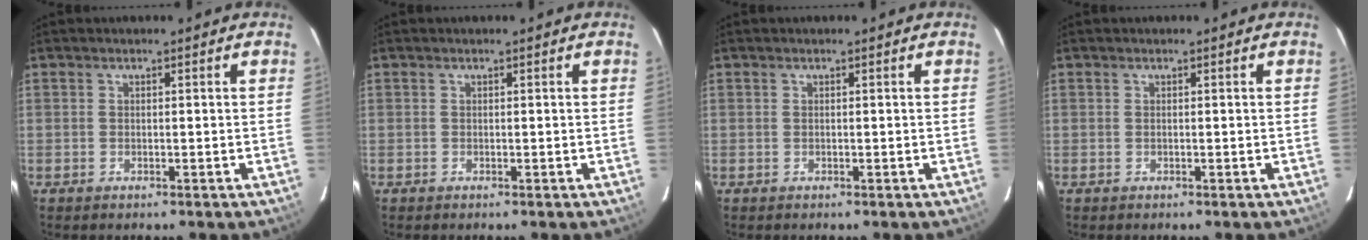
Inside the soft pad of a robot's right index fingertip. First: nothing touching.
{"total": 0.0}
{"total": 0.0}
{"total": 0.0}